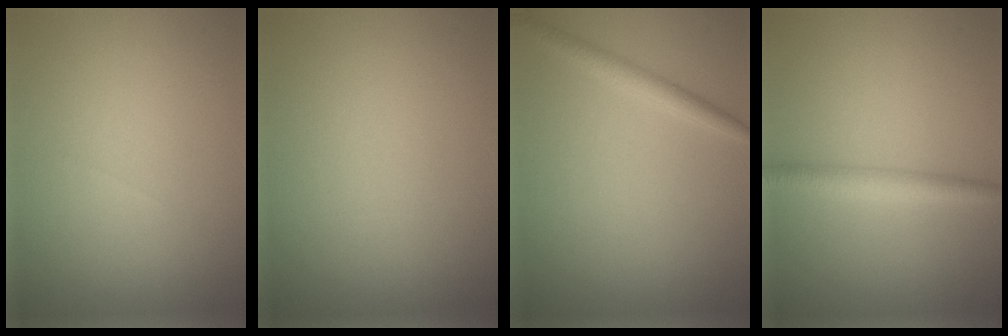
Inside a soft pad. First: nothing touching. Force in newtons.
{"total": 0.0}
{"total": 1.9, "press": 1.9, "slide": 0.1}
{"total": 2.4, "press": 2.4, "slide": 0.1}